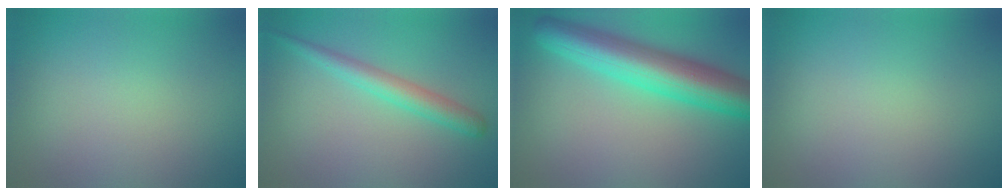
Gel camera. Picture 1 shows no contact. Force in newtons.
{"total": 2.8, "press": 2.8, "slide": 0.1}
{"total": 8.6, "press": 8.6, "slide": 0.3}
{"total": 0.0}